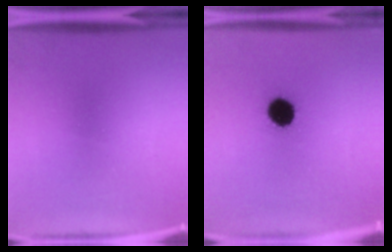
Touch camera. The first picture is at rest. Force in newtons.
{"total": 6.7}